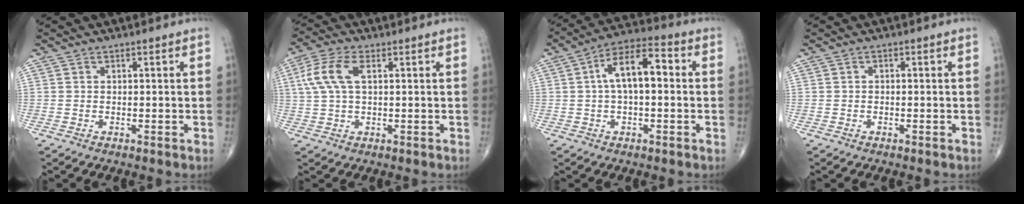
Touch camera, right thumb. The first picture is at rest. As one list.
[{"total": 7.6, "force": [1.9, 3.6, 6.4], "torque": [-0.156, 0.018, 0.037]}, {"total": 11.0, "force": [1.2, 5.1, 9.6], "torque": [-0.164, 0.035, 0.009]}, {"total": 0.7, "force": [-0.1, 0.4, 0.5], "torque": [-0.009, 0.006, -0.004]}]